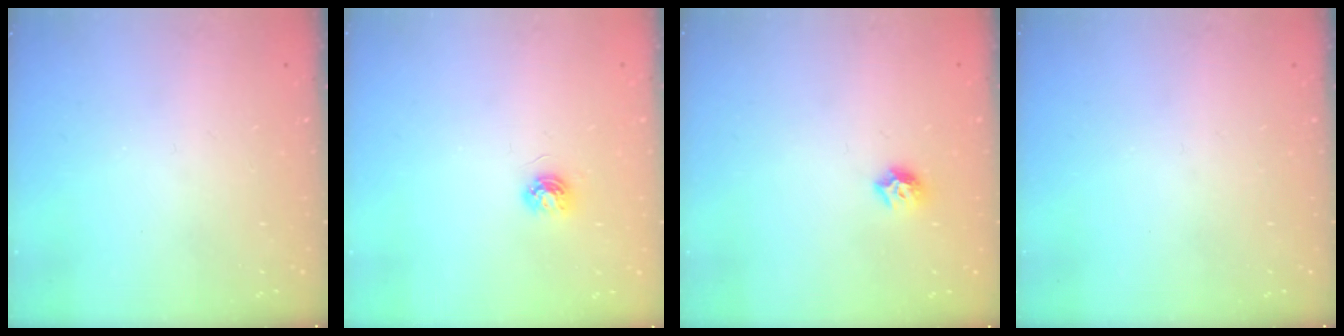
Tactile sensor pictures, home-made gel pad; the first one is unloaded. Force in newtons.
{"total": 5.2, "press": 5.1, "slide": 0.6}
{"total": 6.4, "press": 6.4, "slide": 0.8}
{"total": 0.0}